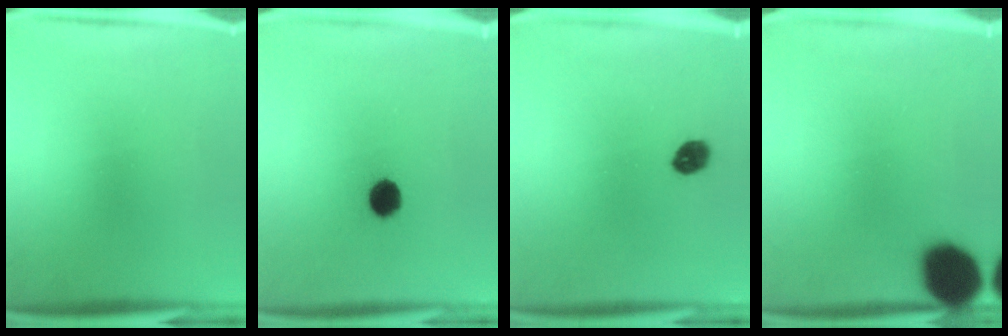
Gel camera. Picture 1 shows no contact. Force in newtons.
{"total": 7.2}
{"total": 4.0}
{"total": 16.3}